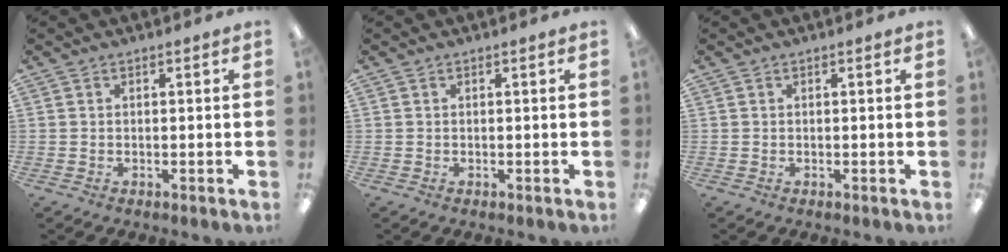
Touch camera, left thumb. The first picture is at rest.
{"total": 0.0}
{"total": 0.0}